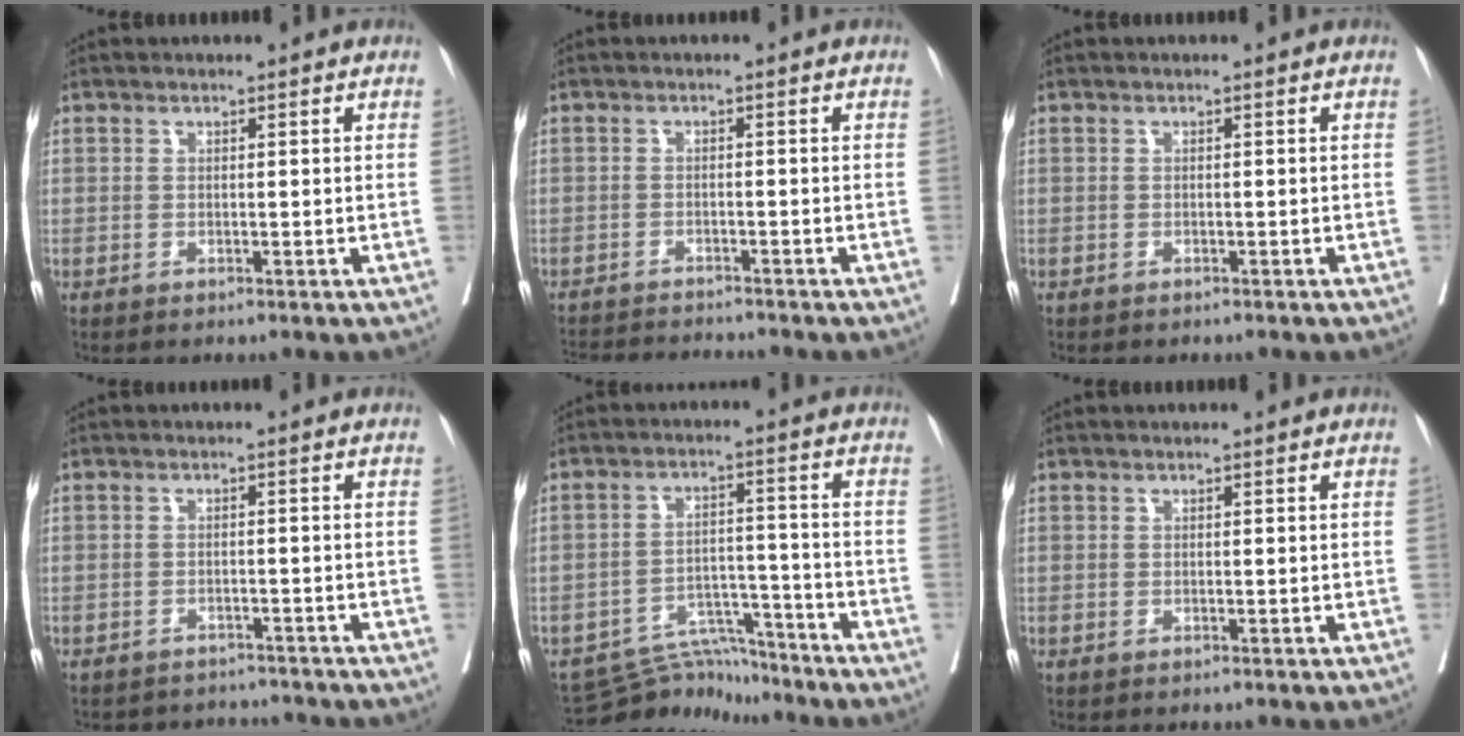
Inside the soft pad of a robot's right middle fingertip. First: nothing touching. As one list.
[{"total": 7.7, "force": [-7.5, 0.2, 1.8], "torque": [-0.024, -0.005, -0.116]}, {"total": 0.9, "force": [-0.8, 0.4, 0.3], "torque": [-0.010, 0.001, -0.012]}, {"total": 7.6, "force": [-7.3, 2.0, 0.6], "torque": [-0.007, 0.013, -0.090]}, {"total": 8.3, "force": [-8.1, 1.8, -0.5], "torque": [0.013, 0.024, -0.134]}, {"total": 0.0}]